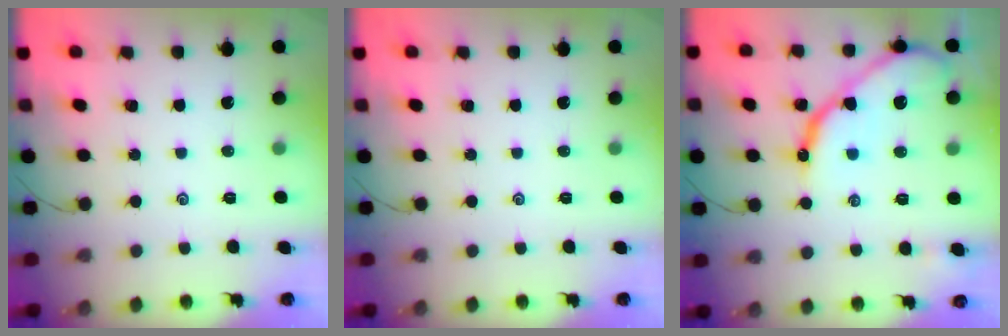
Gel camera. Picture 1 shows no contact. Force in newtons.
{"total": 0.0}
{"total": 13.2, "press": 13.1, "slide": 1.4}